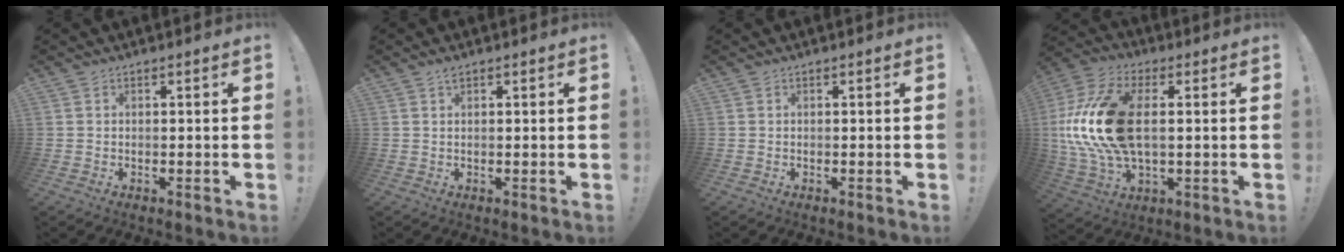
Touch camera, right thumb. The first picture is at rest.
{"total": 1.3, "force": [1.1, 0.2, 0.7], "torque": [-0.009, -0.002, 0.019]}
{"total": 0.0}
{"total": 21.8, "force": [2.1, 12.2, 17.9], "torque": [-0.357, 0.003, 0.043]}